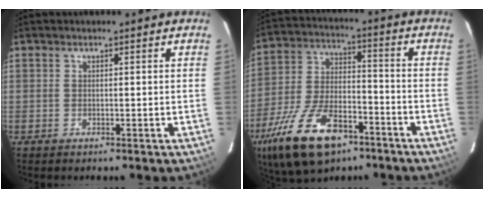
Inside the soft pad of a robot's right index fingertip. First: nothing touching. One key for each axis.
{"total": 20.1, "fx": -12.0, "fy": 9.4, "fz": 13.1, "tx": -0.273, "ty": -0.021, "tz": -0.204}